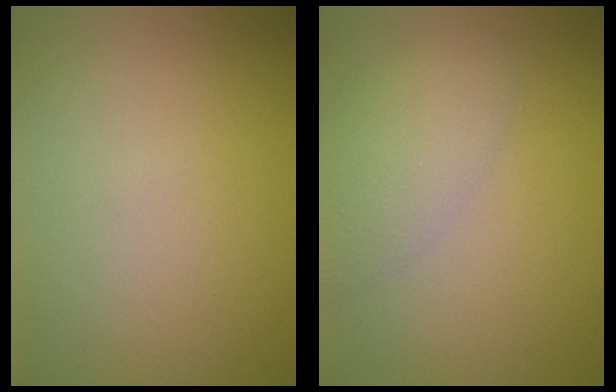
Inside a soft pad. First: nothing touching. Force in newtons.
{"total": 3.2, "press": 3.2, "slide": 0.1}